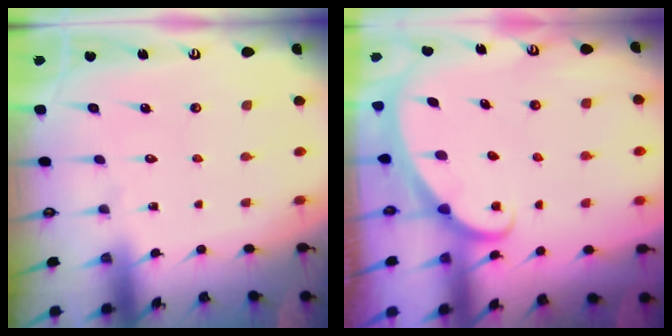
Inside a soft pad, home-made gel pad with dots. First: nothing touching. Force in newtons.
{"total": 1.8, "press": 1.8, "slide": 0.1}